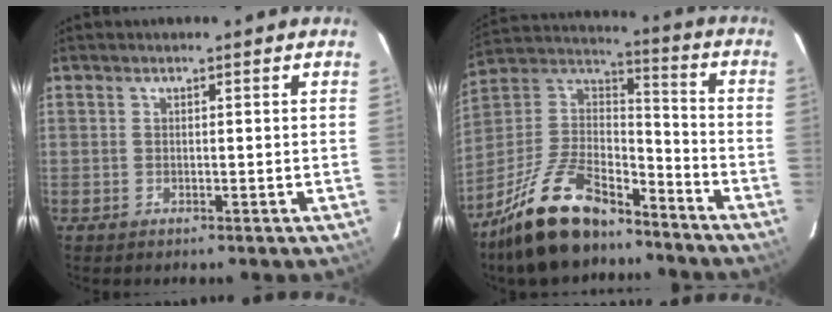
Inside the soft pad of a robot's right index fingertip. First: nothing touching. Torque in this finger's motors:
{"motor_torque": [1.05, -1.09, 0.73, 0.15]}